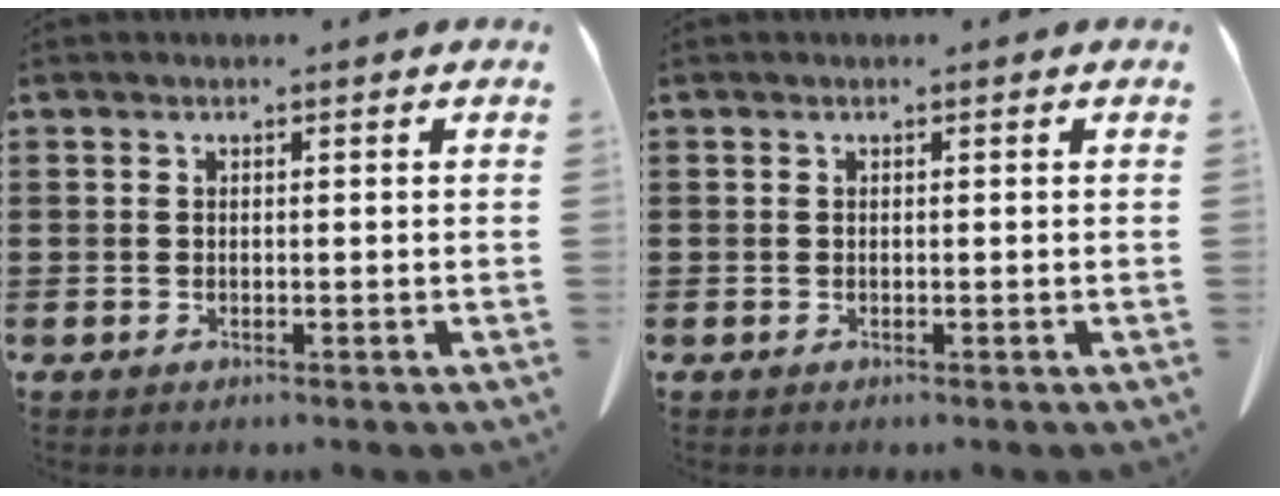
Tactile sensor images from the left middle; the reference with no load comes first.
{"total": 0.0}